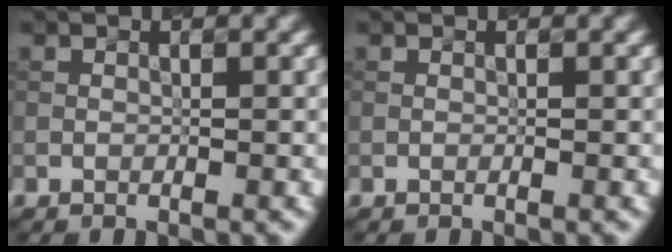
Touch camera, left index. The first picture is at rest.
{"total": 0.0}